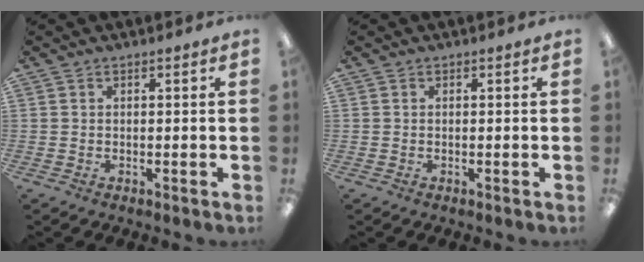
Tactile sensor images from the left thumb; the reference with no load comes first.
{"total": 0.0}